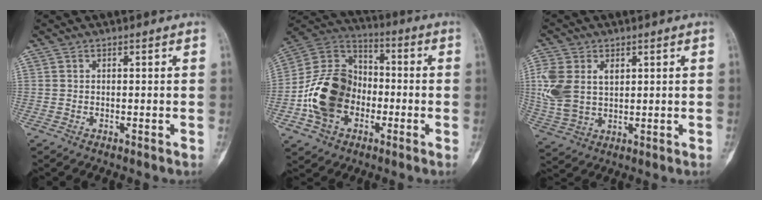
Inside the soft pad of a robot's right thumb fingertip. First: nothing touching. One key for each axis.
{"total": 17.6, "fx": -4.1, "fy": 13.2, "fz": 10.9, "tx": -0.176, "ty": 0.039, "tz": -0.079}
{"total": 11.3, "fx": 2.8, "fy": 7.6, "fz": 7.9, "tx": -0.173, "ty": 0.003, "tz": 0.064}